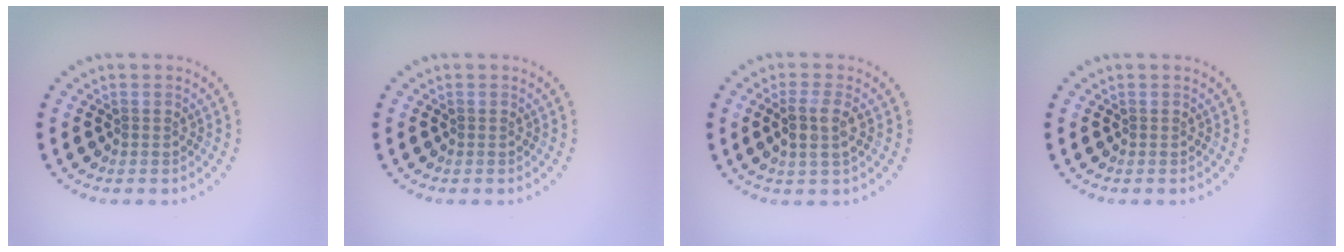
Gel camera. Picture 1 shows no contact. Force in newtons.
{"total": 0.0}
{"total": 2.2, "press": 2.1, "slide": 0.8}
{"total": 0.0}